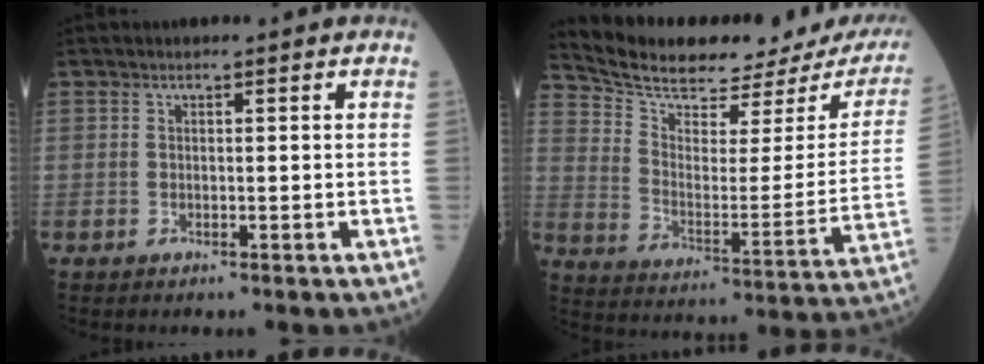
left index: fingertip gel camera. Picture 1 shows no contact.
{"total": 22.5, "force": [20.8, 3.8, 7.8], "torque": [-0.128, -0.063, 0.285]}